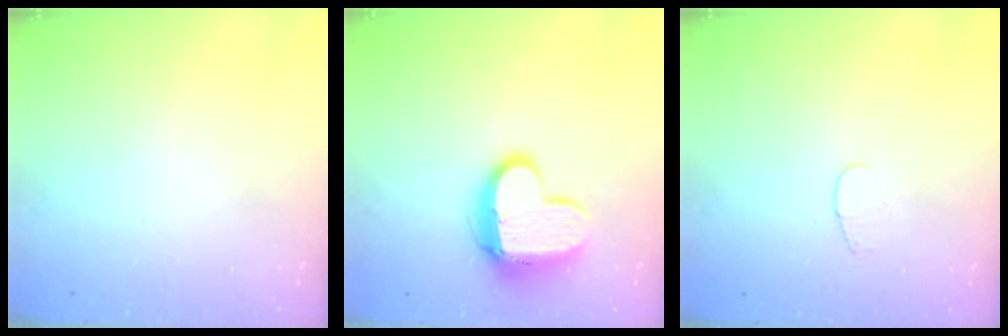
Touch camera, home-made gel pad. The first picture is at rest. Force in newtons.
{"total": 12.0, "press": 11.9, "slide": 1.1}
{"total": 3.1, "press": 3.1, "slide": 0.4}